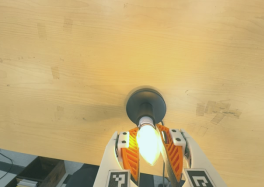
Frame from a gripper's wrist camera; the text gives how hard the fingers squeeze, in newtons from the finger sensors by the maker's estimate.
{"total": 20.1, "left": 22.3, "right": 17.8}